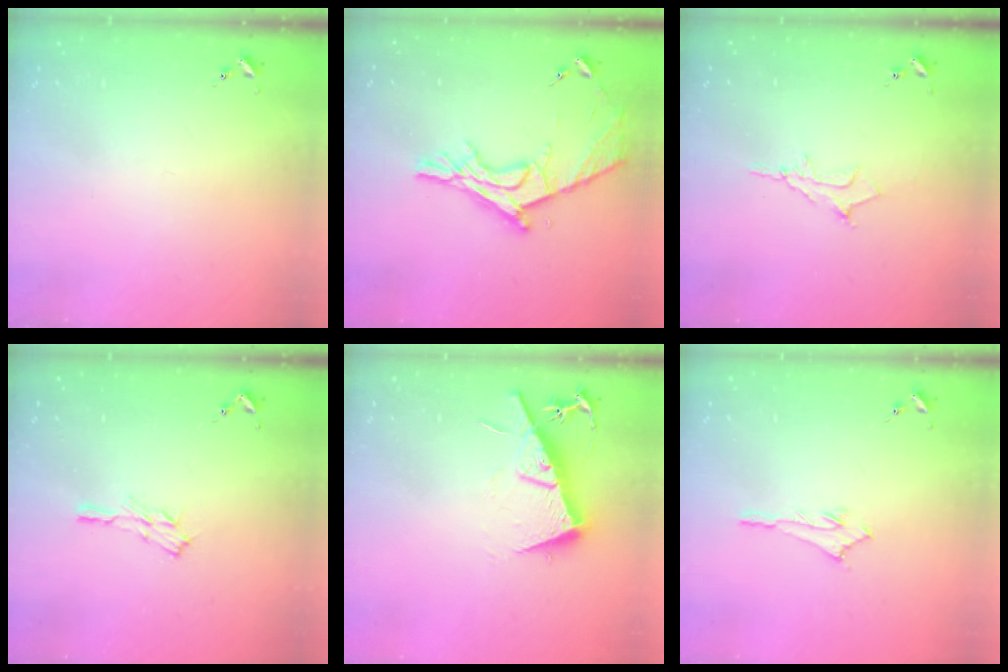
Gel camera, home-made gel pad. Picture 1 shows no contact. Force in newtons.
{"total": 13.9, "press": 13.9, "slide": 0.7}
{"total": 6.2, "press": 6.1, "slide": 0.8}
{"total": 5.1, "press": 5.1, "slide": 0.6}
{"total": 12.5, "press": 12.5, "slide": 0.5}
{"total": 2.9, "press": 2.9, "slide": 0.2}